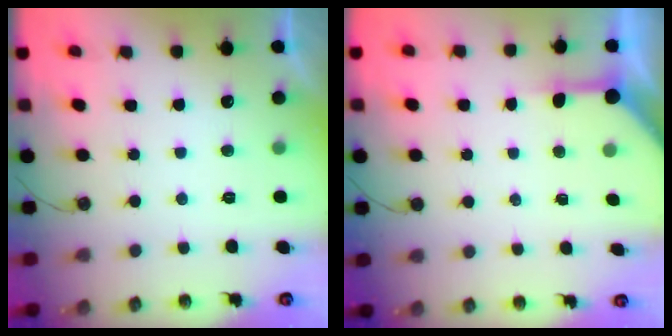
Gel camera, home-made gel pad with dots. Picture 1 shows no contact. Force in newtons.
{"total": 4.5, "press": 4.5, "slide": 0.4}